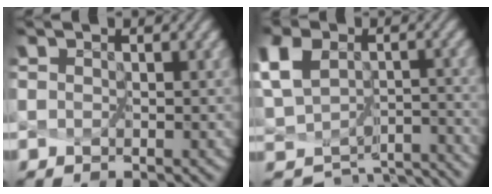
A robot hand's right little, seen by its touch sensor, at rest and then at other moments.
{"total": 7.2, "force": [-3.3, 5.0, 4.0], "torque": [-0.077, -0.021, -0.021]}